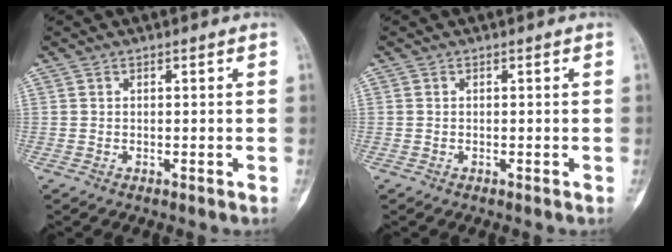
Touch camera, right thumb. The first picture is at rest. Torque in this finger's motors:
{"motor_torque": [0.02, 0.02, 0.01, 0.01, 0.00]}